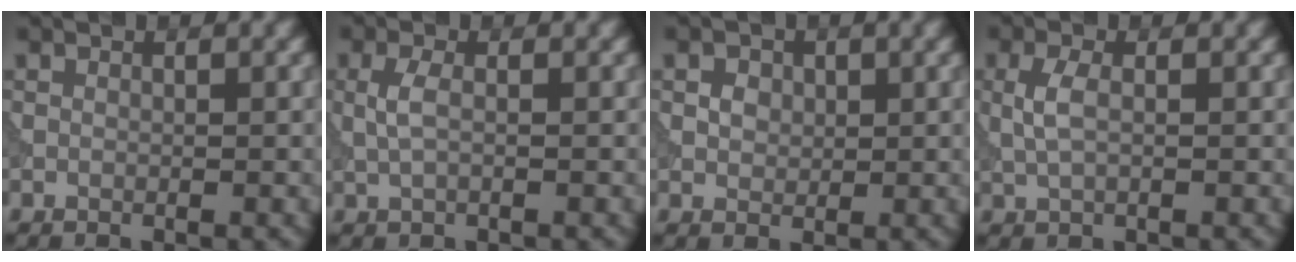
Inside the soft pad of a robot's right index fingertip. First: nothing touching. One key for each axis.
{"total": 1.9, "fx": 0.2, "fy": 0.8, "fz": 1.7, "tx": -0.041, "ty": 0.003, "tz": 0.002}
{"total": 1.9, "fx": 0.6, "fy": 1.5, "fz": 0.9, "tx": -0.015, "ty": -0.004, "tz": 0.015}
{"total": 2.3, "fx": 0.2, "fy": 1.1, "fz": 2.0, "tx": -0.051, "ty": 0.002, "tz": 0.004}